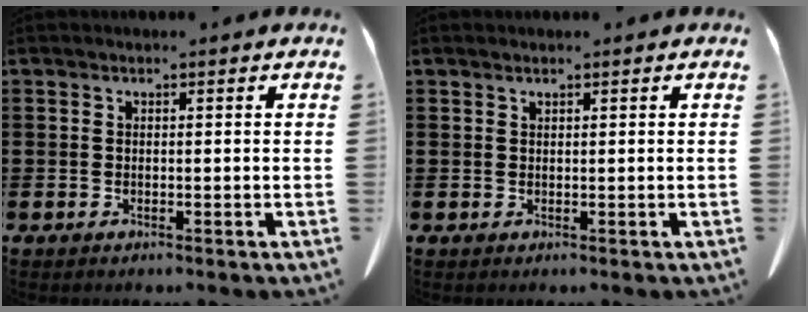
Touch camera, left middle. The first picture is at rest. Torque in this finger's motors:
{"motor_torque": [0.06, 0.12, -0.05, 0.02]}